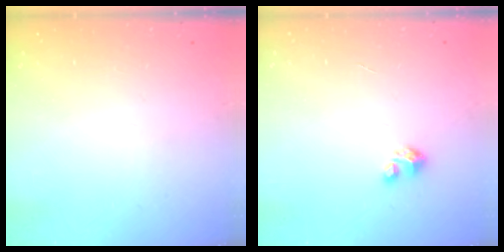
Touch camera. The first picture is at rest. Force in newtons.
{"total": 1.7, "press": 1.7, "slide": 0.1}